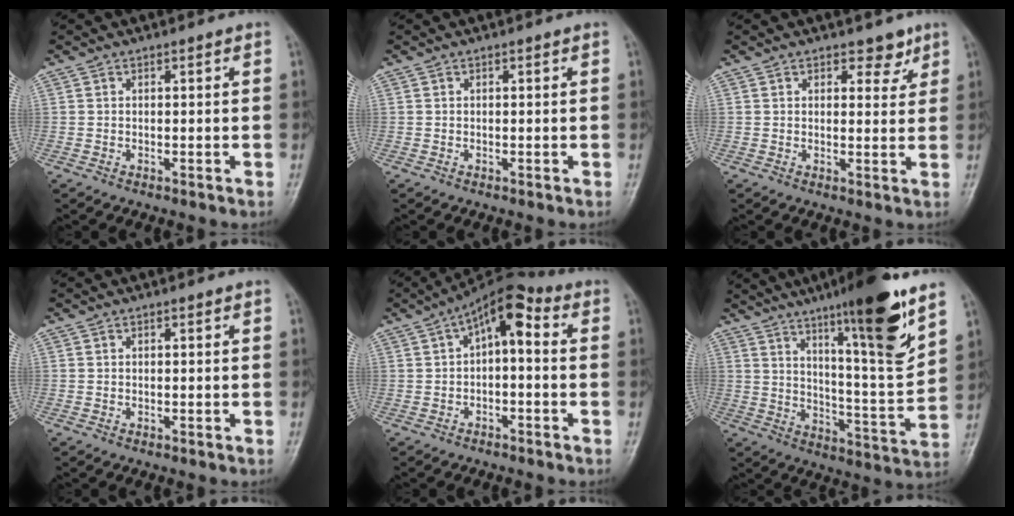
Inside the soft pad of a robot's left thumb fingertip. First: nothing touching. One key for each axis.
{"total": 0.0}
{"total": 3.4, "fx": 2.4, "fy": 2.0, "fz": 1.5, "tx": 0.005, "ty": -0.013, "tz": 0.030}
{"total": 0.0}
{"total": 6.6, "fx": 0.9, "fy": 3.0, "fz": 5.9, "tx": -0.078, "ty": 0.033, "tz": -0.002}
{"total": 19.1, "fx": 11.6, "fy": 2.0, "fz": 15.0, "tx": -0.204, "ty": -0.067, "tz": 0.182}